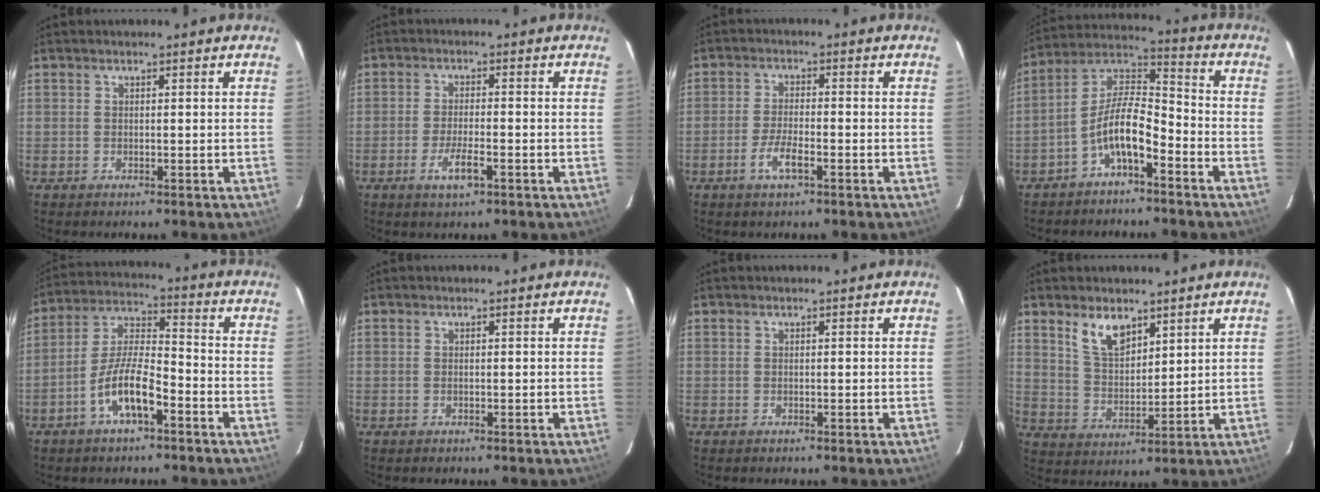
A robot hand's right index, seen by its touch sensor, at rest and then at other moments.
{"total": 4.8, "force": [-2.5, 1.0, 4.0], "torque": [-0.086, -0.007, -0.045]}
{"total": 4.5, "force": [-2.5, 1.0, 3.7], "torque": [-0.083, -0.003, -0.047]}
{"total": 9.6, "force": [-5.1, 3.2, 7.5], "torque": [-0.163, 0.016, -0.095]}
{"total": 9.8, "force": [-5.1, 2.8, 7.9], "torque": [-0.168, 0.007, -0.095]}
{"total": 0.0}
{"total": 0.0}
{"total": 7.3, "force": [4.8, 3.4, 4.3], "torque": [-0.078, 0.004, 0.099]}